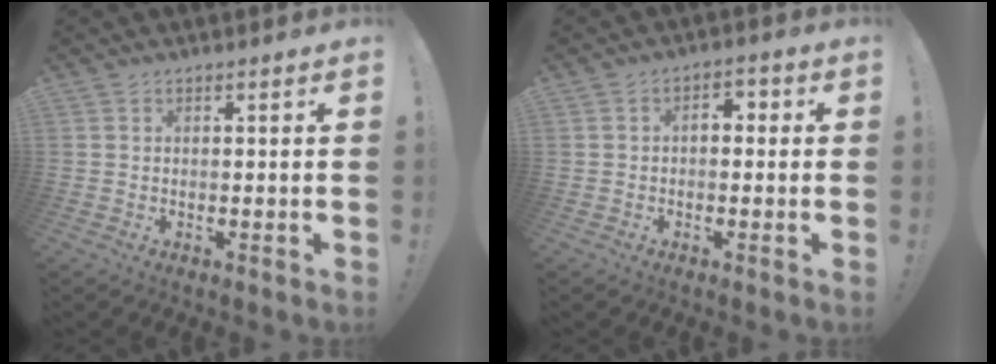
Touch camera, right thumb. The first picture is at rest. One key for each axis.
{"total": 3.7, "fx": -0.3, "fy": 2.5, "fz": 2.8, "tx": -0.038, "ty": 0.005, "tz": -0.009}